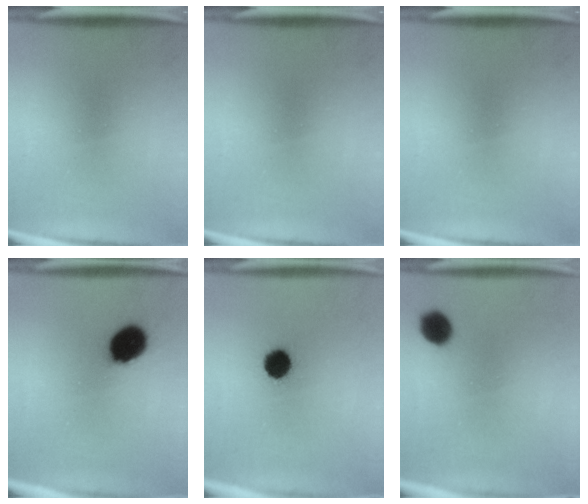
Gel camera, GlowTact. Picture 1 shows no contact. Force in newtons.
{"total": 0.0}
{"total": 0.0}
{"total": 10.6}
{"total": 7.5}
{"total": 5.5}